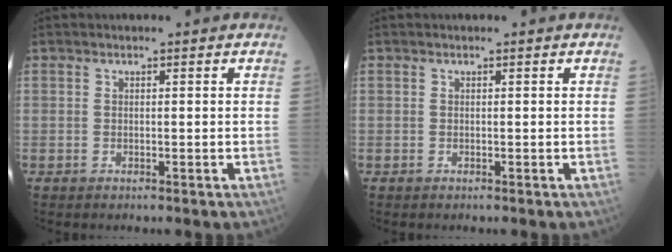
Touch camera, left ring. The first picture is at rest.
{"total": 0.0}